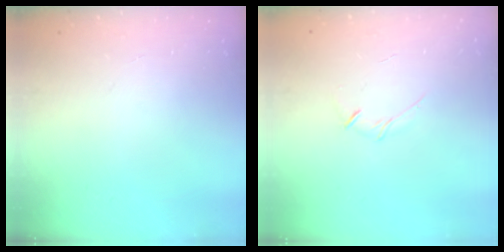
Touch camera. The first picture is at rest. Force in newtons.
{"total": 3.5, "press": 3.3, "slide": 1.0}